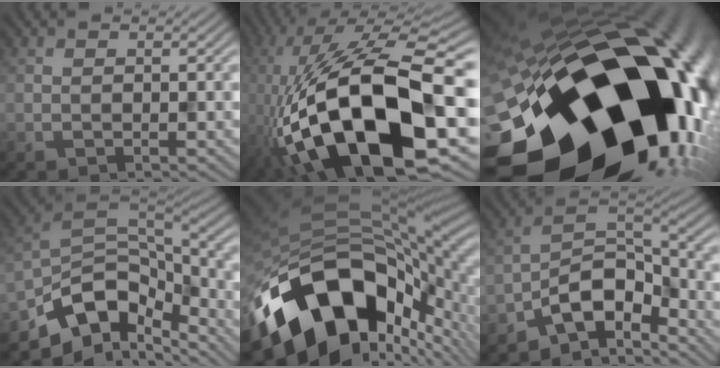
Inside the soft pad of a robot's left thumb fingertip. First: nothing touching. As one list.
[{"total": 20.8, "force": [-6.8, 8.1, 17.9], "torque": [-0.340, 0.006, -0.124]}, {"total": 24.4, "force": [-9.5, 15.4, 16.4], "torque": [-0.271, -0.082, -0.130]}, {"total": 11.3, "force": [-6.3, 6.2, 7.1], "torque": [-0.147, -0.009, -0.119]}, {"total": 18.7, "force": [-5.6, 11.9, 13.3], "torque": [-0.270, -0.043, -0.070]}, {"total": 9.5, "force": [-6.4, 4.4, 5.5], "torque": [-0.079, 0.001, -0.137]}]